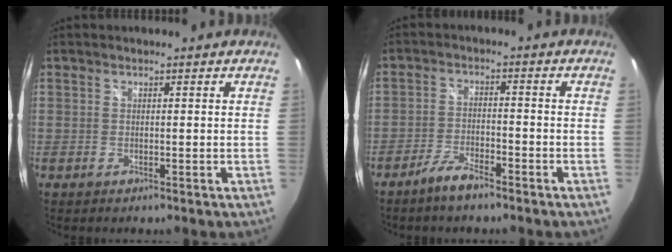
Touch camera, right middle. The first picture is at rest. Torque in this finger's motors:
{"motor_torque": [0.73, -0.73, 0.04, 0.05]}